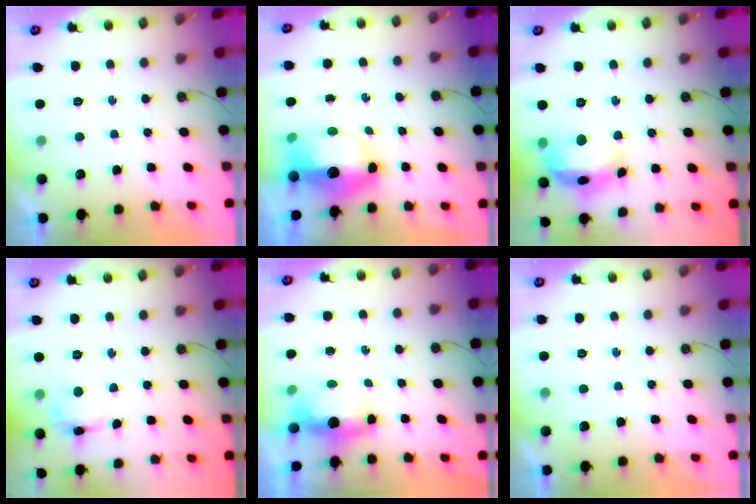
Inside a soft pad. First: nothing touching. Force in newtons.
{"total": 9.5, "press": 9.4, "slide": 1.5}
{"total": 14.3, "press": 14.1, "slide": 2.0}
{"total": 7.2, "press": 7.2, "slide": 0.5}
{"total": 6.1, "press": 5.3, "slide": 3.0}
{"total": 0.0}